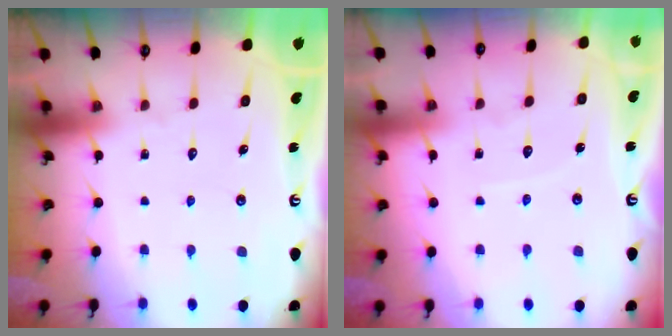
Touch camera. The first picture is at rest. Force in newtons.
{"total": 3.4, "press": 3.4, "slide": 0.5}